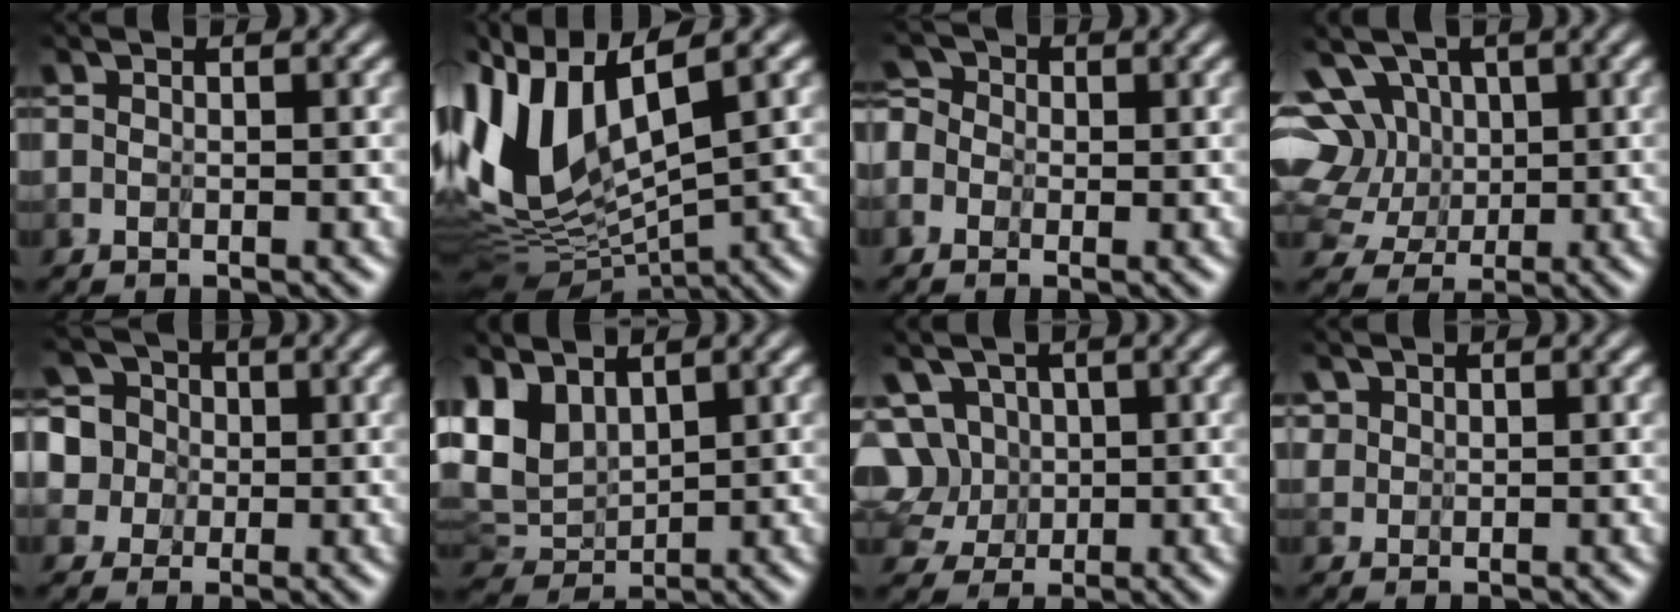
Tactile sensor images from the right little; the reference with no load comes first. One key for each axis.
{"total": 7.7, "fx": 3.5, "fy": 1.9, "fz": 6.6, "tx": -0.180, "ty": 0.003, "tz": 0.062}
{"total": 3.0, "fx": -0.8, "fy": 2.7, "fz": 1.0, "tx": -0.040, "ty": 0.016, "tz": -0.041}
{"total": 8.8, "fx": 3.2, "fy": 6.7, "fz": 4.6, "tx": -0.085, "ty": 0.019, "tz": 0.032}
{"total": 5.2, "fx": 1.4, "fy": 4.9, "fz": 1.0, "tx": -0.057, "ty": 0.014, "tz": 0.004}
{"total": 3.8, "fx": 2.2, "fy": 2.0, "fz": 2.5, "tx": -0.088, "ty": -0.018, "tz": 0.047}
{"total": 6.7, "fx": 1.9, "fy": 5.6, "fz": 3.1, "tx": -0.066, "ty": 0.030, "tz": 0.006}
{"total": 3.4, "fx": 2.3, "fy": 2.1, "fz": 1.4, "tx": -0.045, "ty": 0.017, "tz": 0.017}